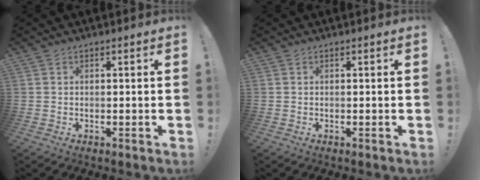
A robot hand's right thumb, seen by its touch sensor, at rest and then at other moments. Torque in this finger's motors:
{"motor_torque": [-0.04, -0.02, -0.01, 0.01, 0.02]}